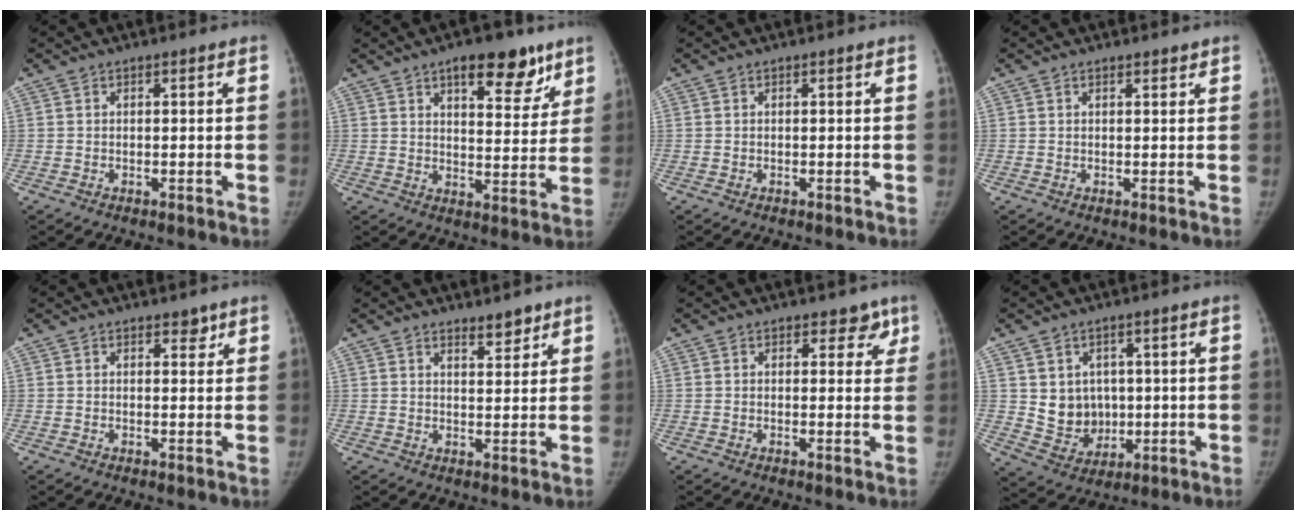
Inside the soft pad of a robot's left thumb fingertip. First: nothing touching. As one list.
[{"total": 12.2, "force": [7.6, 5.3, 8.0], "torque": [-0.065, -0.037, 0.106]}, {"total": 0.0}, {"total": 1.0, "force": [0.9, 0.3, 0.4], "torque": [-0.004, -0.005, 0.013]}, {"total": 1.6, "force": [1.1, 0.9, 0.6], "torque": [0.009, -0.006, 0.011]}, {"total": 3.3, "force": [2.8, 1.2, 1.4], "torque": [-0.008, -0.023, 0.043]}, {"total": 3.3, "force": [2.1, 2.3, 1.2], "torque": [0.028, -0.006, 0.018]}, {"total": 8.2, "force": [1.0, 7.1, 3.9], "torque": [-0.024, -0.010, 0.035]}]